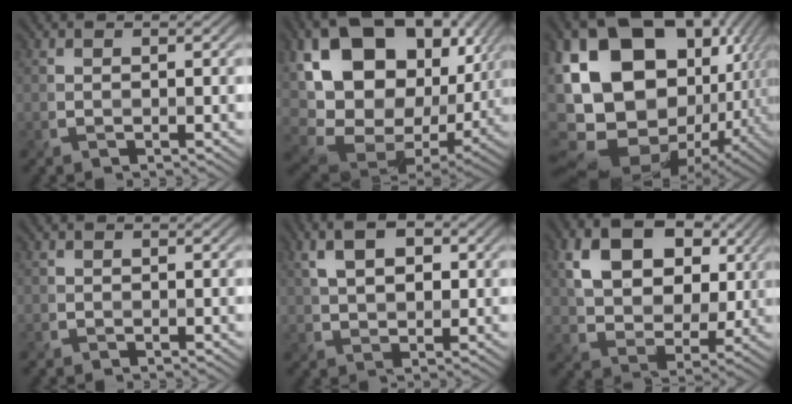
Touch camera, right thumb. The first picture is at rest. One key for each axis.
{"total": 20.6, "fx": 4.4, "fy": 14.3, "fz": 14.1, "tx": -0.293, "ty": -0.002, "tz": 0.110}
{"total": 20.4, "fx": 1.9, "fy": 14.3, "fz": 14.4, "tx": -0.293, "ty": 0.003, "tz": 0.052}
{"total": 0.7, "fx": -0.3, "fy": 0.5, "fz": -0.3, "tx": 0.012, "ty": -0.005, "tz": -0.011}
{"total": 6.0, "fx": 2.1, "fy": 3.5, "fz": 4.4, "tx": -0.084, "ty": 0.010, "tz": 0.025}
{"total": 11.2, "fx": 3.8, "fy": 7.8, "fz": 7.0, "tx": -0.138, "ty": 0.005, "tz": 0.062}